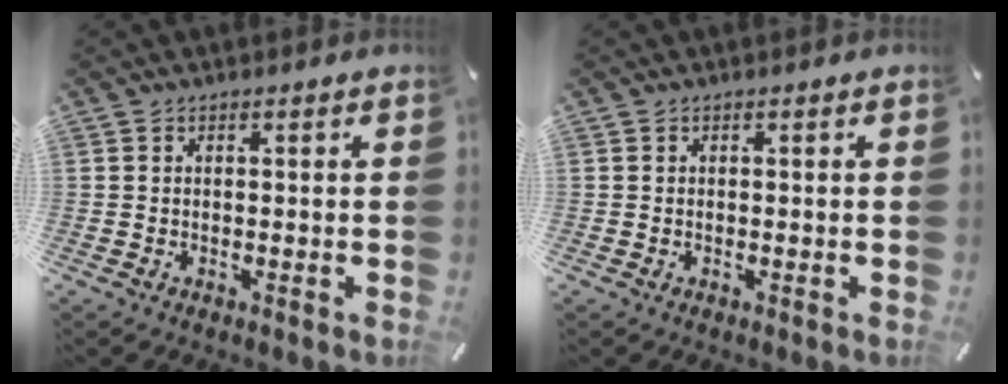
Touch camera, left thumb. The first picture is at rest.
{"total": 0.0}